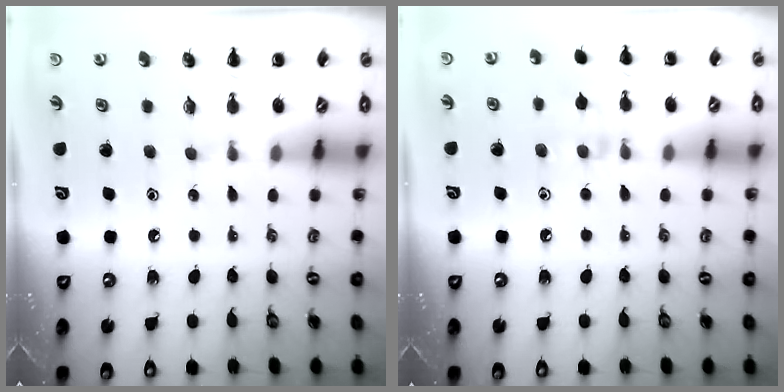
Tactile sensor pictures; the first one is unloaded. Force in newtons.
{"total": 7.3, "press": 6.8, "slide": 2.7}